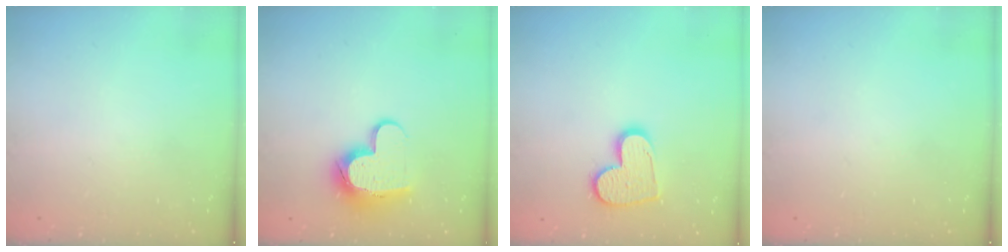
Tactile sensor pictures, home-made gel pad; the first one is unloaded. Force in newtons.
{"total": 11.7, "press": 11.7, "slide": 1.0}
{"total": 13.0, "press": 13.0, "slide": 1.0}
{"total": 0.0}